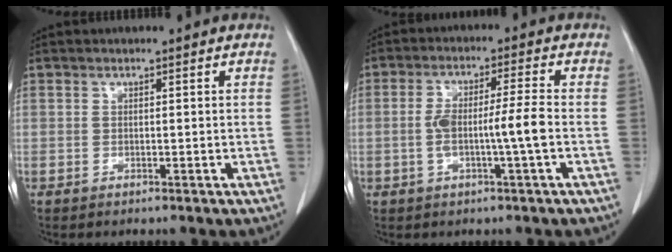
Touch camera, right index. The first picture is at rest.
{"total": 6.5, "force": [-1.2, -0.2, 6.4], "torque": [-0.124, 0.012, -0.016]}